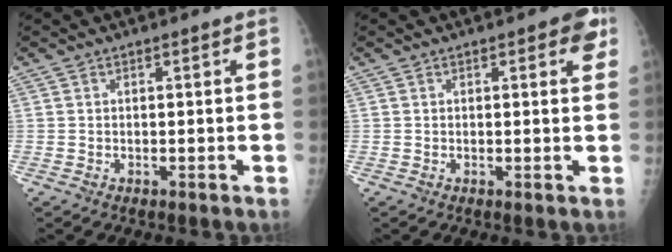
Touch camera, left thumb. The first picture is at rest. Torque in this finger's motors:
{"motor_torque": [1.54, 1.00, 0.42, -0.11, 0.00]}